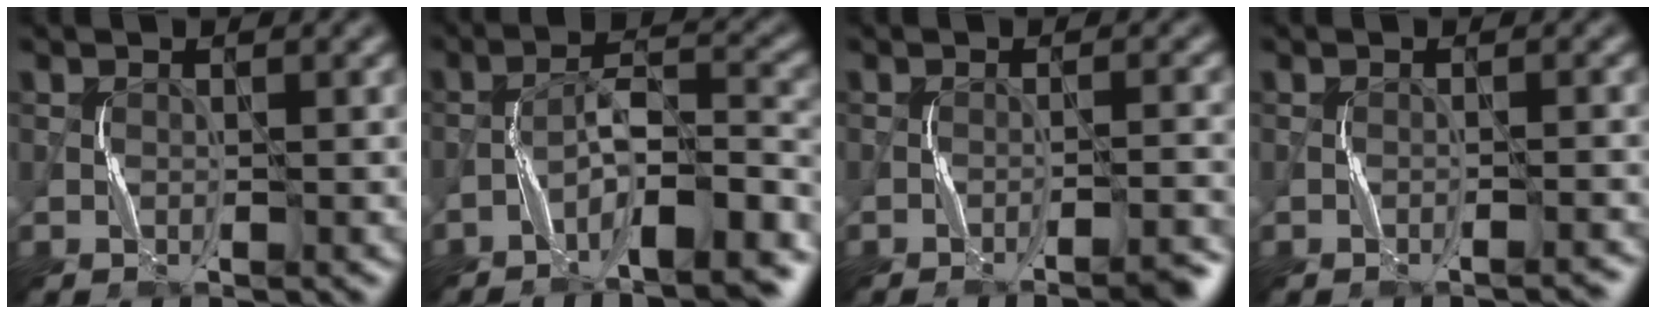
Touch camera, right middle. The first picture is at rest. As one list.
[{"total": 8.5, "force": [-5.7, 1.7, 6.1], "torque": [-0.091, 0.018, -0.092]}, {"total": 2.6, "force": [-1.9, 0.1, 1.8], "torque": [-0.023, 0.012, -0.033]}, {"total": 0.9, "force": [-0.8, -0.2, 0.3], "torque": [-0.007, 0.007, -0.012]}]